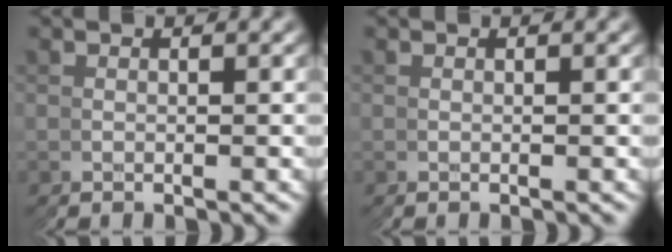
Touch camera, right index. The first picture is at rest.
{"total": 0.0}